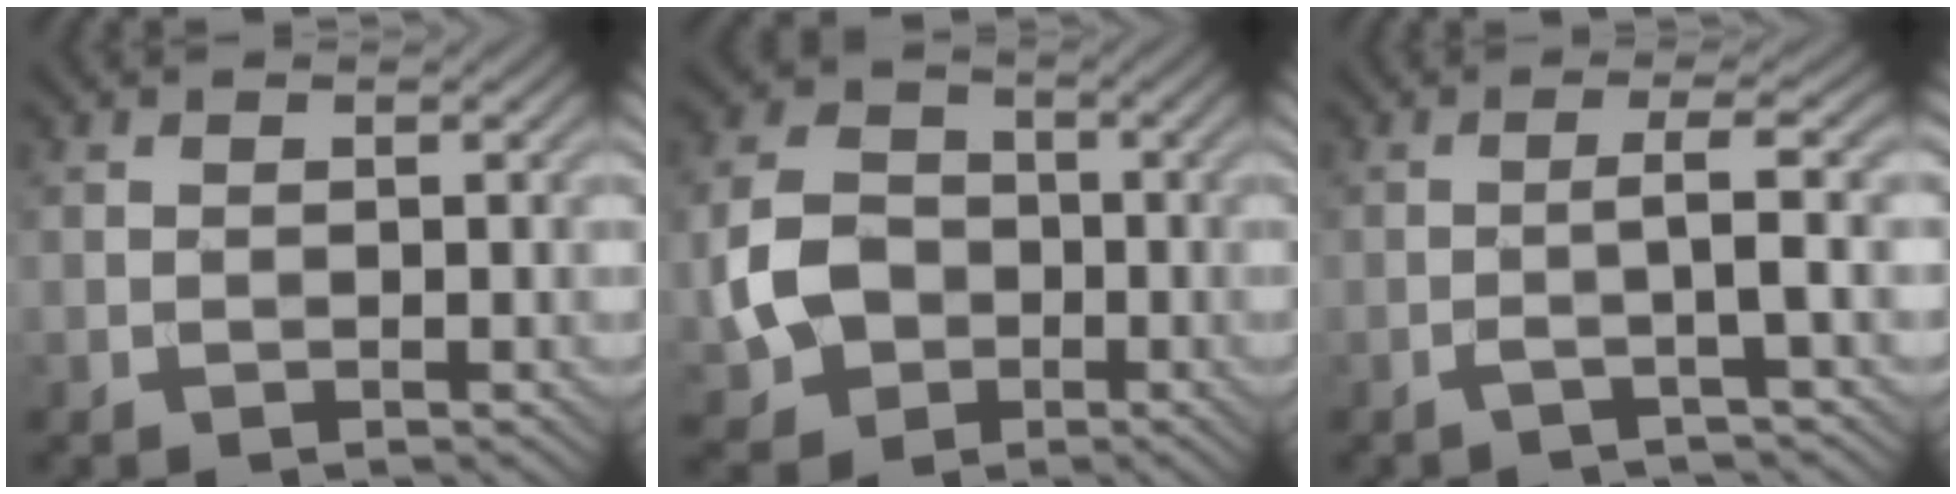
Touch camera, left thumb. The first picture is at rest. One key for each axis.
{"total": 7.7, "fx": -1.8, "fy": 6.2, "fz": 4.1, "tx": -0.097, "ty": -0.007, "tz": -0.046}
{"total": 3.8, "fx": -0.8, "fy": 0.0, "fz": 3.7, "tx": -0.057, "ty": 0.016, "tz": -0.034}